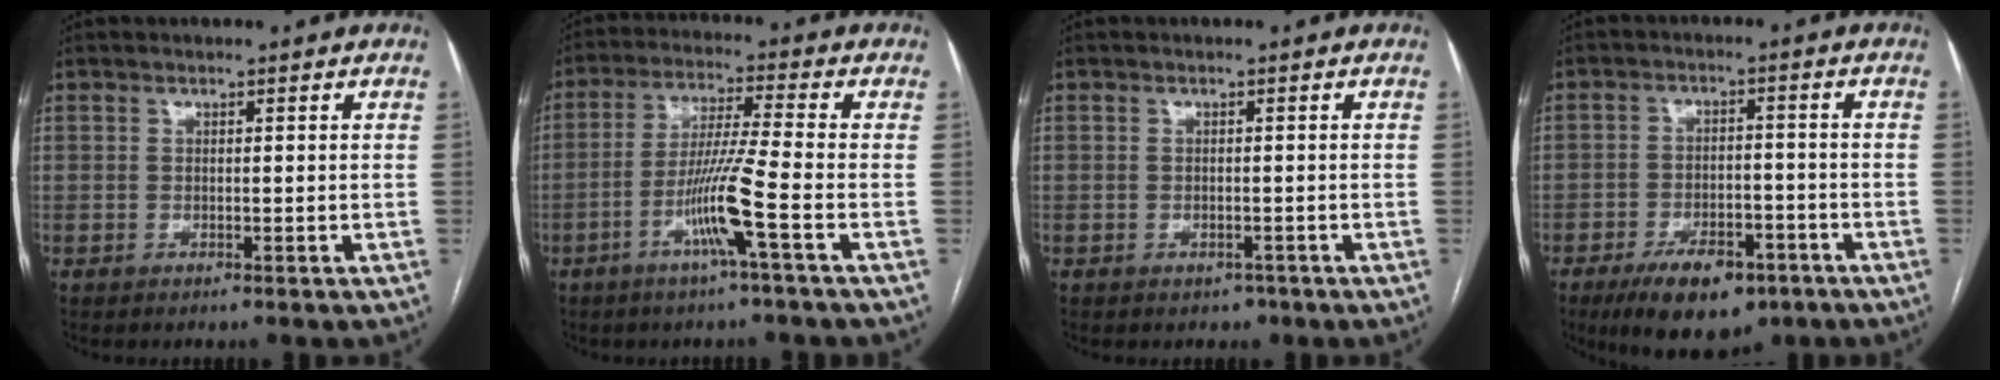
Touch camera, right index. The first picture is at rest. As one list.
[{"total": 9.0, "force": [-3.7, -1.3, 8.1], "torque": [-0.158, -0.006, -0.076]}, {"total": 1.5, "force": [-0.9, 1.1, 0.4], "torque": [-0.005, 0.003, -0.009]}, {"total": 10.8, "force": [-7.0, 4.8, 6.7], "torque": [-0.104, -0.004, -0.109]}]